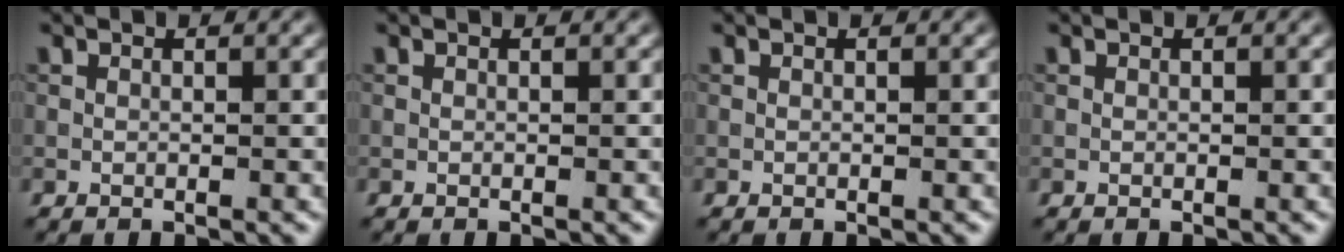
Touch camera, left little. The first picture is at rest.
{"total": 0.0}
{"total": 0.0}
{"total": 0.0}